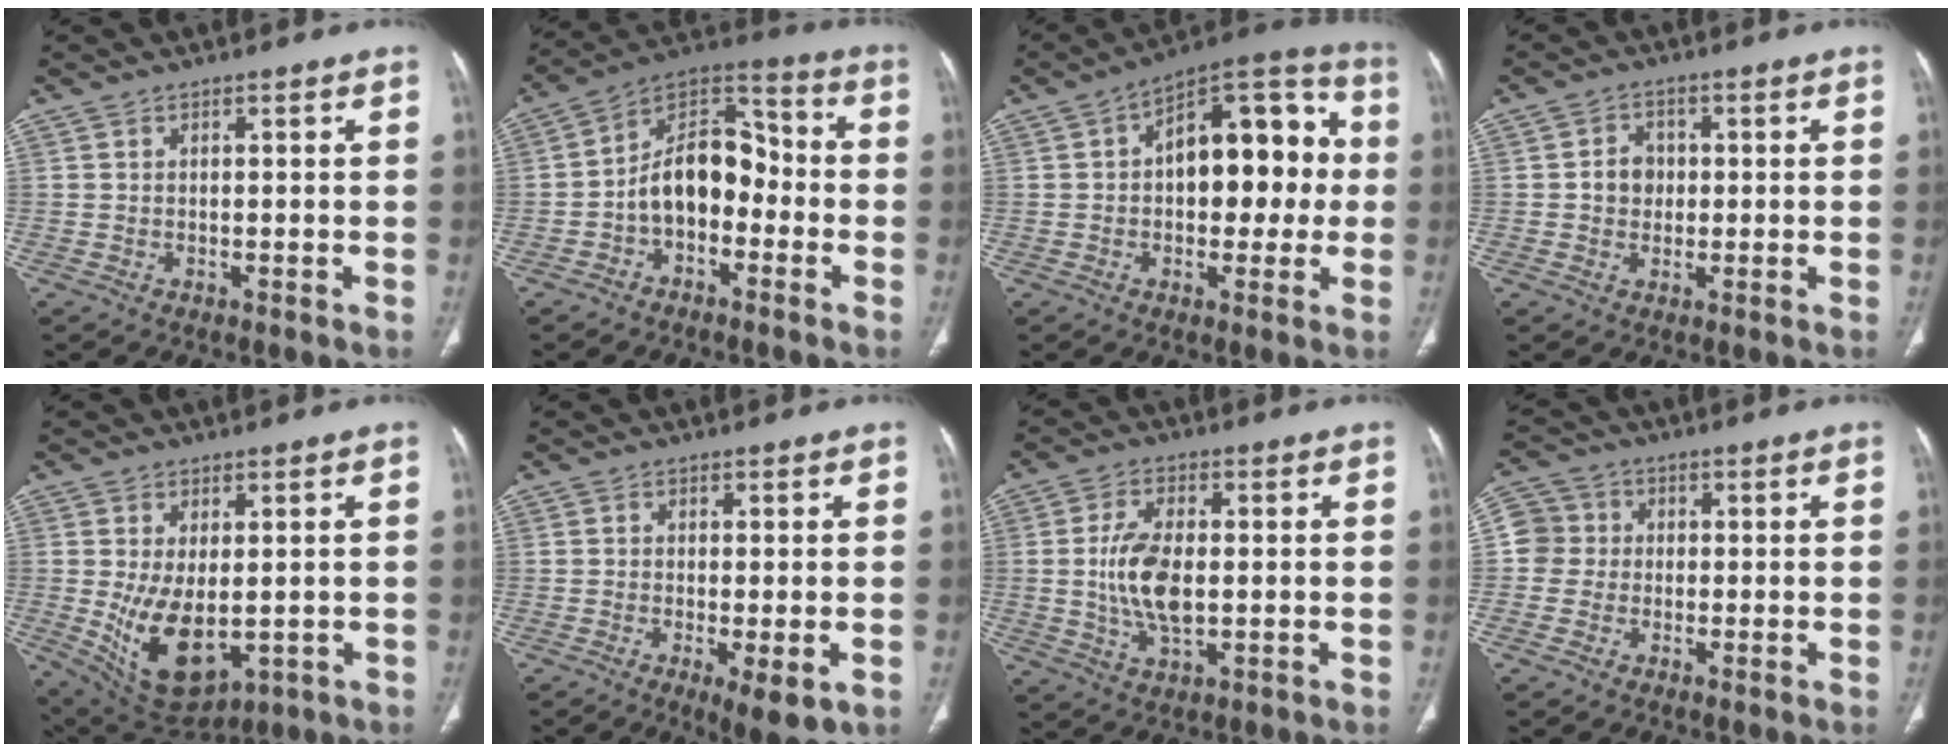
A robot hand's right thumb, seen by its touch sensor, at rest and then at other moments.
{"total": 13.1, "force": [-2.9, 8.7, 9.4], "torque": [-0.125, 0.057, -0.063]}
{"total": 18.9, "force": [1.2, 10.7, 15.5], "torque": [-0.172, 0.045, 0.012]}
{"total": 4.1, "force": [0.1, 3.6, 2.0], "torque": [-0.013, 0.007, -0.003]}
{"total": 12.0, "force": [-1.4, 6.7, 9.8], "torque": [-0.162, -0.018, 0.006]}
{"total": 6.2, "force": [-2.1, 1.8, 5.6], "torque": [-0.090, -0.017, -0.030]}
{"total": 9.9, "force": [-0.2, 5.1, 8.5], "torque": [-0.168, -0.002, -0.001]}
{"total": 6.3, "force": [-0.4, 6.2, 1.3], "torque": [-0.005, 0.014, -0.016]}